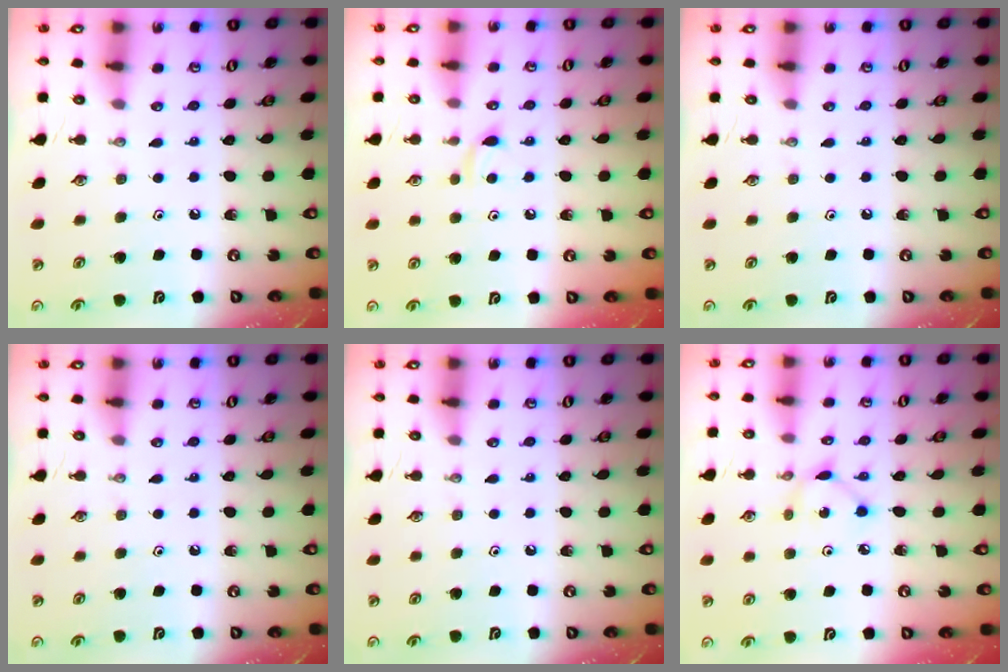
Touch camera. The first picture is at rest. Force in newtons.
{"total": 5.2, "press": 5.2, "slide": 0.6}
{"total": 0.0}
{"total": 0.0}
{"total": 0.0}
{"total": 2.6, "press": 2.6, "slide": 0.1}